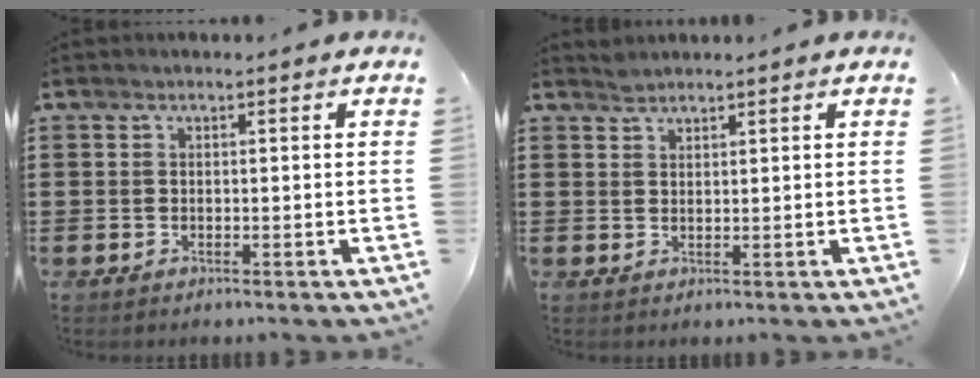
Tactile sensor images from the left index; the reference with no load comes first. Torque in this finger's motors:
{"motor_torque": [0.66, 0.21, -0.01, 0.00]}